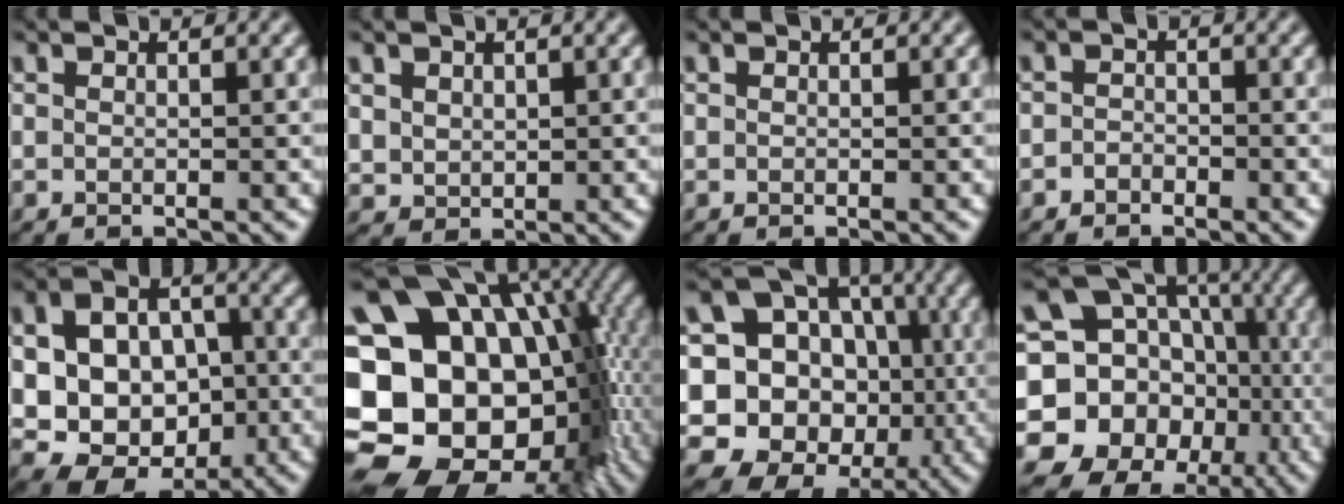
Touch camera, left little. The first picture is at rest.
{"total": 1.5, "force": [0.6, 1.3, 0.5], "torque": [-0.022, -0.005, 0.016]}
{"total": 0.0}
{"total": 1.1, "force": [-0.8, 0.8, 0.1], "torque": [0.012, 0.002, -0.022]}
{"total": 13.4, "force": [-0.2, 10.7, 8.0], "torque": [-0.142, 0.014, -0.001]}
{"total": 22.9, "force": [-3.5, 18.5, 13.0], "torque": [-0.209, 0.014, -0.089]}
{"total": 15.7, "force": [-1.3, 14.1, 6.7], "torque": [-0.173, 0.025, -0.017]}
{"total": 19.3, "force": [-2.5, 17.1, 8.6], "torque": [-0.184, 0.003, -0.050]}